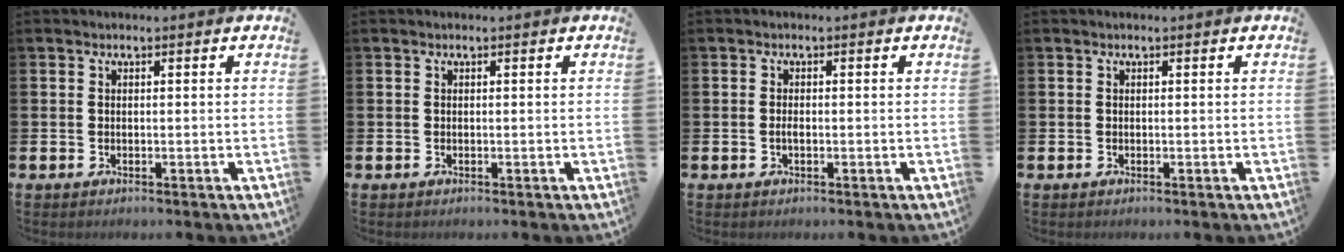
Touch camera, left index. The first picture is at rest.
{"total": 0.0}
{"total": 1.0, "force": [-0.3, 0.4, 0.8], "torque": [-0.013, -0.001, -0.006]}
{"total": 0.0}